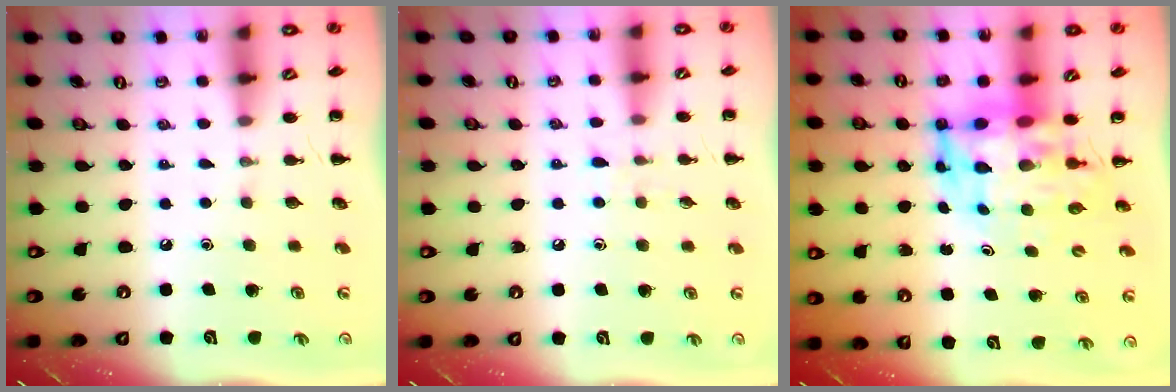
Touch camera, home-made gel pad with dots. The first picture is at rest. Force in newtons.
{"total": 5.0, "press": 4.4, "slide": 2.3}
{"total": 7.7, "press": 7.4, "slide": 2.1}